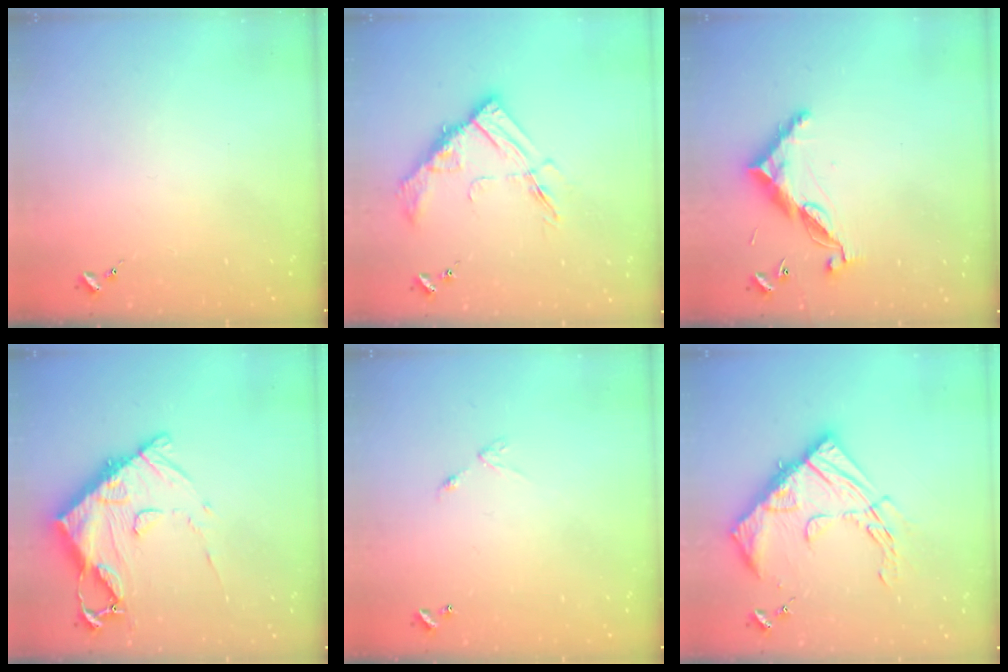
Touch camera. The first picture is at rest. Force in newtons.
{"total": 14.1, "press": 14.0, "slide": 1.1}
{"total": 10.4, "press": 10.4, "slide": 0.4}
{"total": 15.2, "press": 15.1, "slide": 1.6}
{"total": 5.9, "press": 5.9, "slide": 0.4}
{"total": 18.8, "press": 18.7, "slide": 1.2}